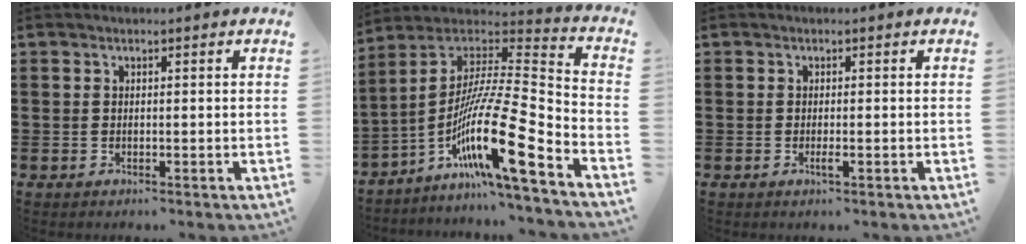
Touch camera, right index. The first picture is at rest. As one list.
[{"total": 16.5, "force": [-8.2, 2.0, 14.1], "torque": [-0.273, -0.016, -0.157]}, {"total": 1.2, "force": [-0.5, 0.1, 1.1], "torque": [-0.027, -0.007, -0.011]}]